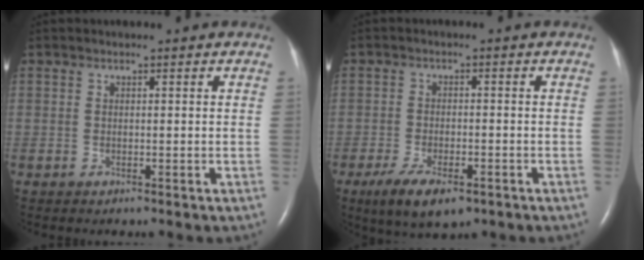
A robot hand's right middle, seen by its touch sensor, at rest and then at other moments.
{"total": 7.4, "force": [-4.6, 2.7, 5.1], "torque": [-0.095, -0.012, -0.073]}